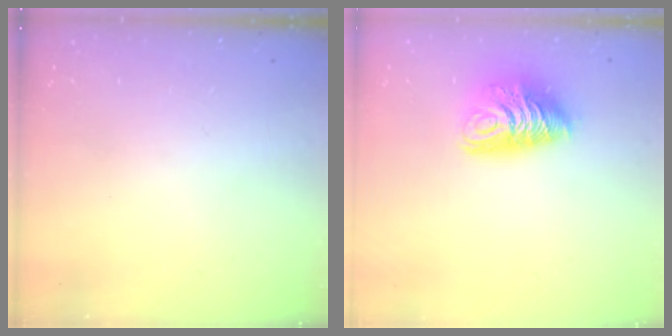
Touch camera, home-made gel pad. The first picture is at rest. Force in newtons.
{"total": 10.4, "press": 10.4, "slide": 0.9}